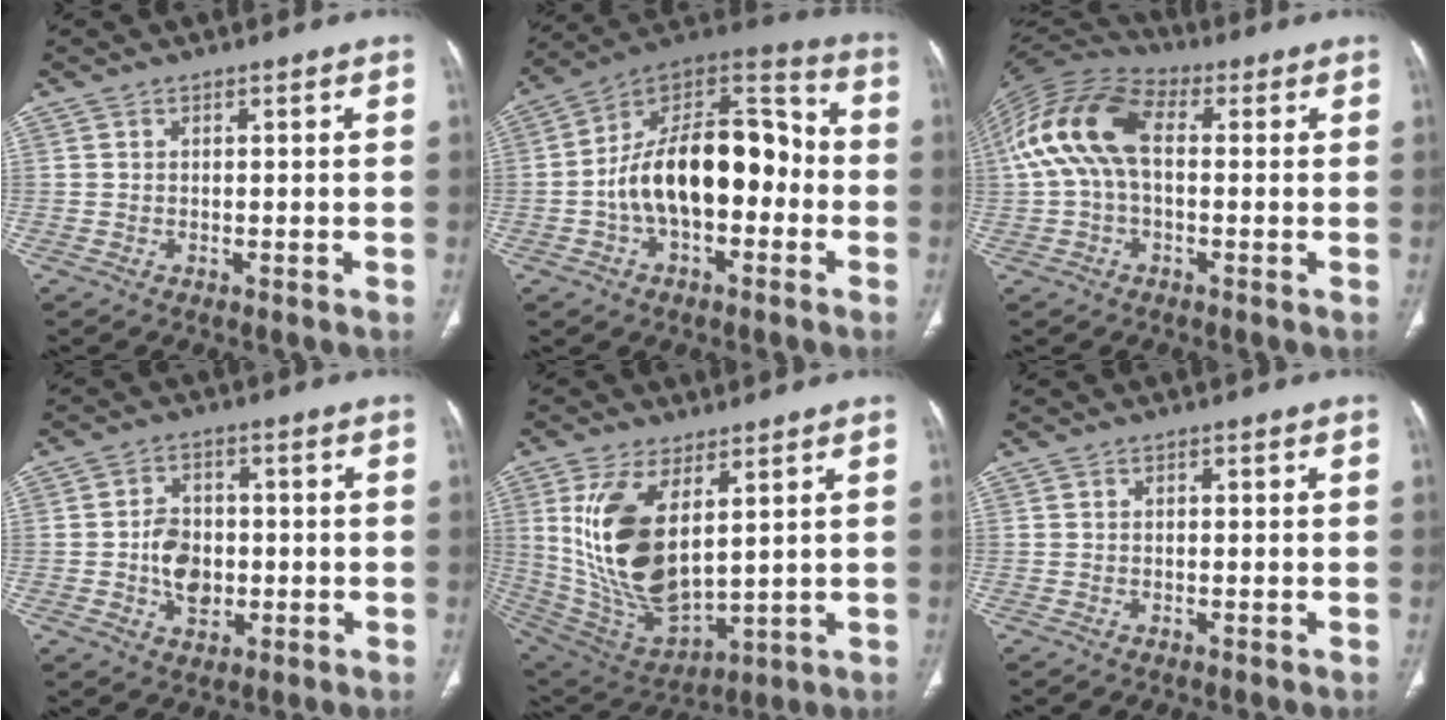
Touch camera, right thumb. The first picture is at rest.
{"total": 21.5, "force": [-2.7, 12.0, 17.6], "torque": [-0.265, 0.055, -0.050]}
{"total": 15.0, "force": [1.4, 8.9, 12.0], "torque": [-0.244, 0.038, 0.016]}
{"total": 7.5, "force": [-1.0, 5.6, 4.9], "torque": [-0.061, 0.010, -0.015]}
{"total": 18.0, "force": [5.1, 8.6, 14.9], "torque": [-0.283, -0.025, 0.123]}
{"total": 0.5, "force": [0.1, 0.3, 0.4], "torque": [-0.009, 0.003, 0.002]}